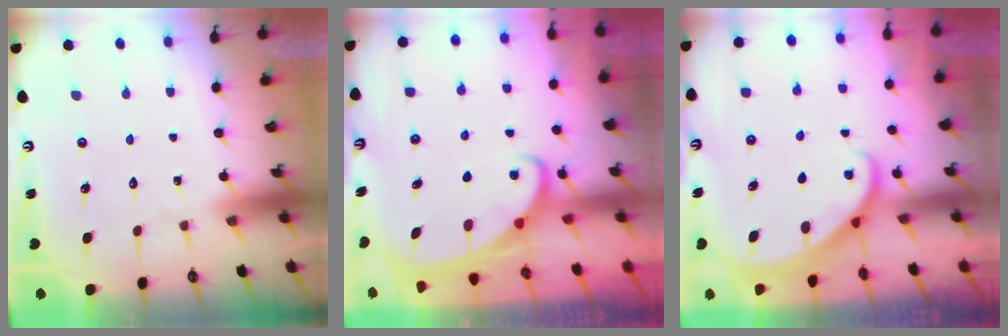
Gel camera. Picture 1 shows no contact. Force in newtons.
{"total": 2.1, "press": 2.1, "slide": 0.3}
{"total": 1.4, "press": 1.4, "slide": 0.1}